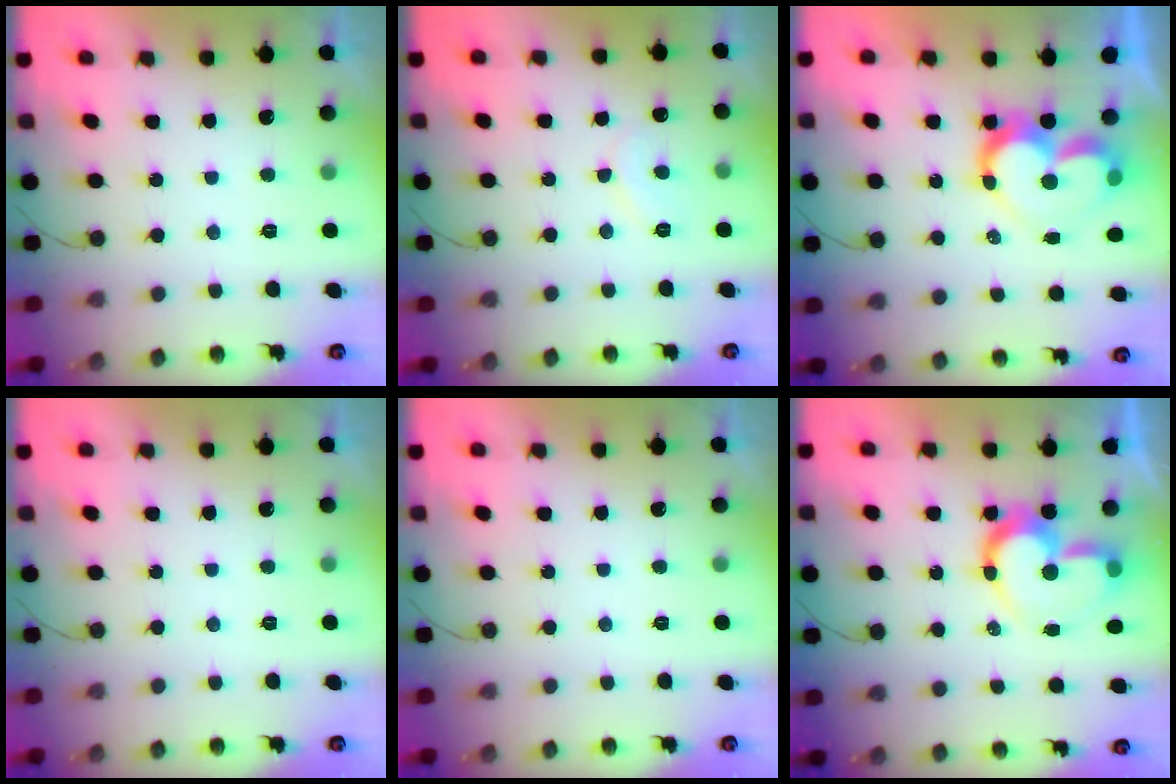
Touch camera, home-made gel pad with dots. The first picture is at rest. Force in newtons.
{"total": 6.5, "press": 6.5, "slide": 0.7}
{"total": 11.4, "press": 11.4, "slide": 1.1}
{"total": 0.0}
{"total": 0.0}
{"total": 13.3, "press": 13.3, "slide": 1.2}